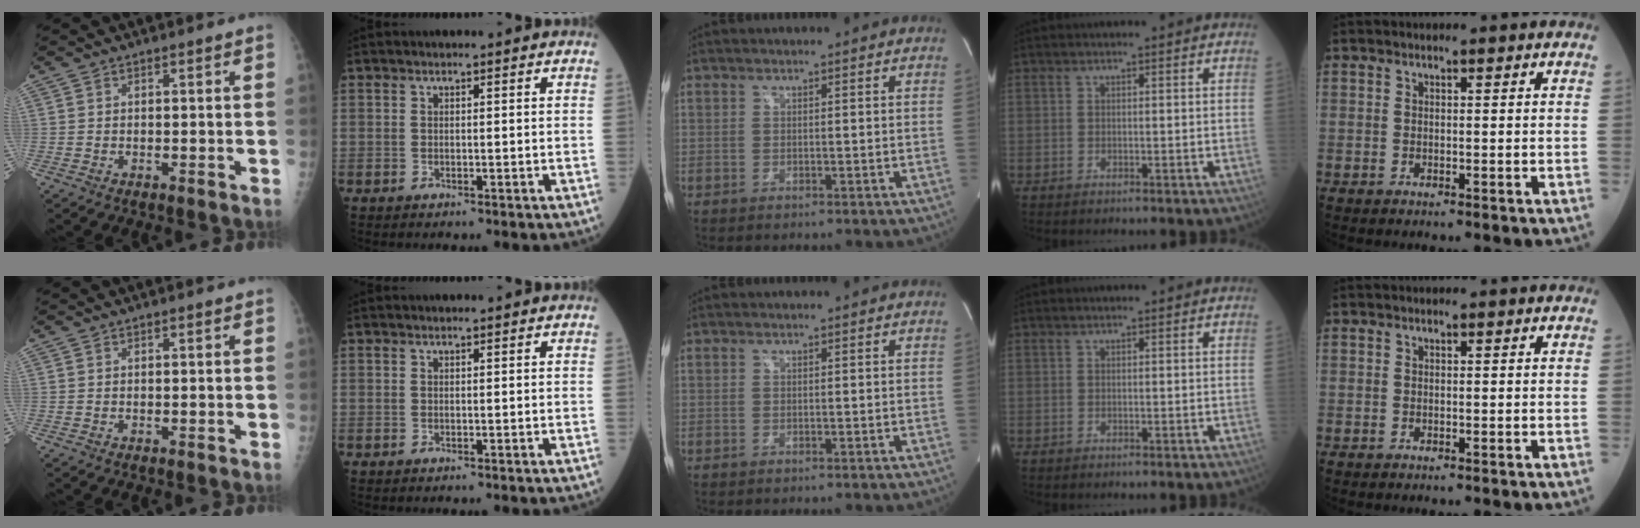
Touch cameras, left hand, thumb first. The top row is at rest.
{}